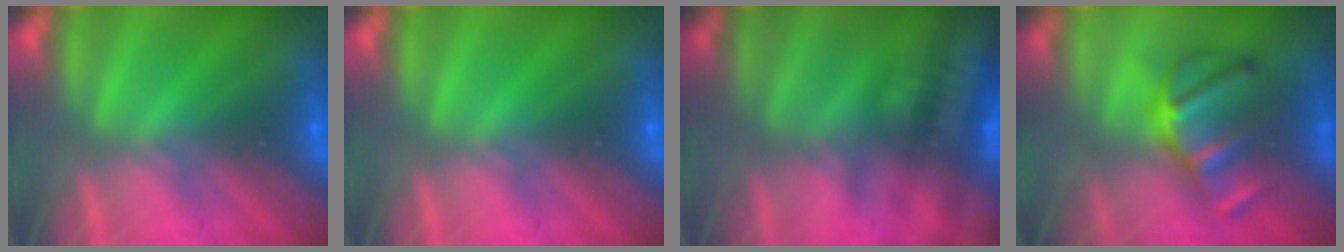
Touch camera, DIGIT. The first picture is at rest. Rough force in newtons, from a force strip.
{"total": 0.0}
{"total": 2.8}
{"total": 2.9}